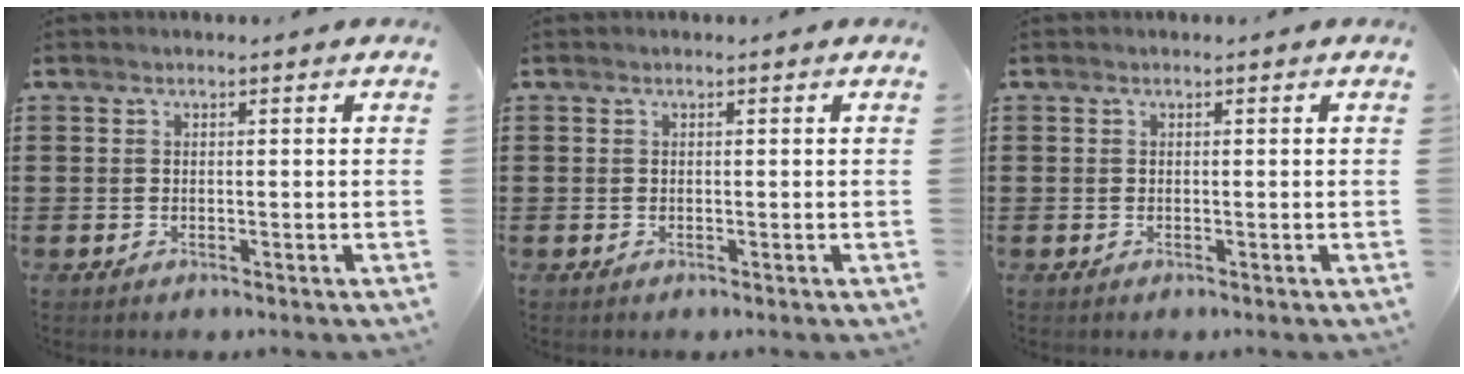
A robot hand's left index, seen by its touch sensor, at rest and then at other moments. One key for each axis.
{"total": 0.0}
{"total": 0.0}